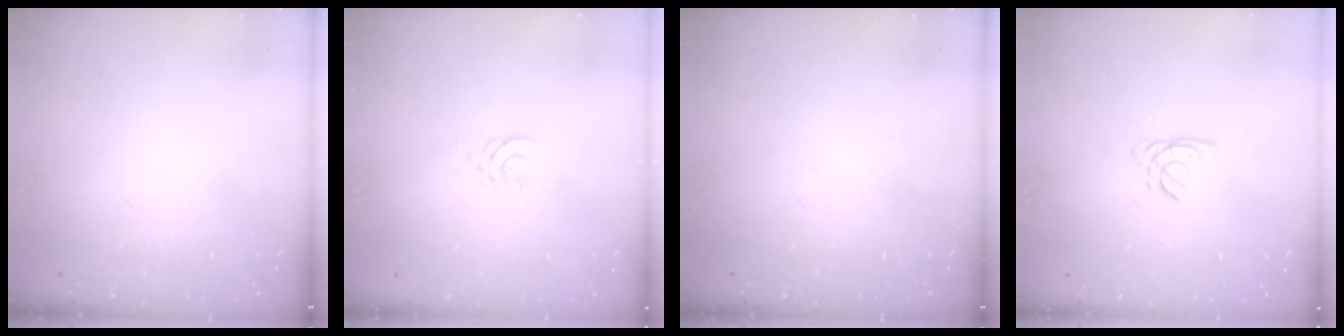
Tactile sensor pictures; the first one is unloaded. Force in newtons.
{"total": 2.5, "press": 2.5, "slide": 0.4}
{"total": 0.0}
{"total": 1.5, "press": 1.5, "slide": 0.1}